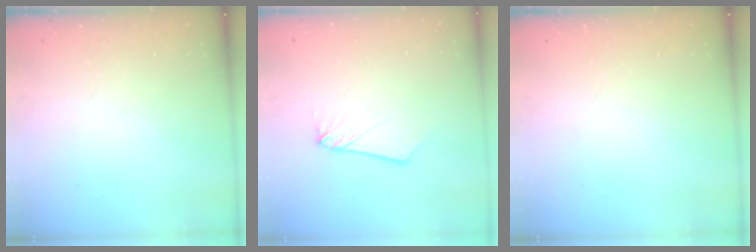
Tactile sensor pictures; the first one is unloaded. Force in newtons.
{"total": 2.7, "press": 2.7, "slide": 0.3}
{"total": 0.0}